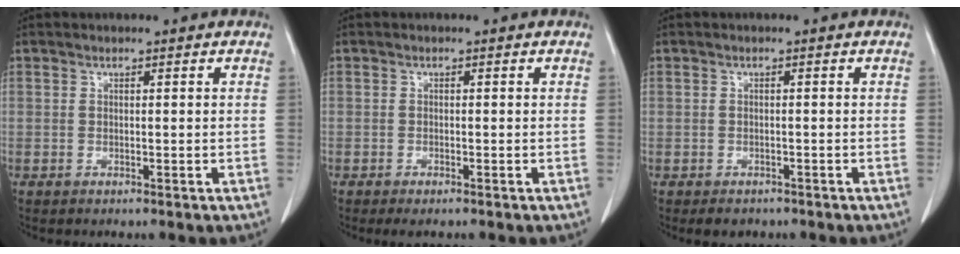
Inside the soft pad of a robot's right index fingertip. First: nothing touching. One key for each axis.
{"total": 1.6, "fx": -1.2, "fy": 0.4, "fz": 0.9, "tx": -0.014, "ty": -0.004, "tz": -0.013}
{"total": 2.4, "fx": -1.7, "fy": 1.6, "fz": 0.5, "tx": -0.009, "ty": 0.001, "tz": -0.020}